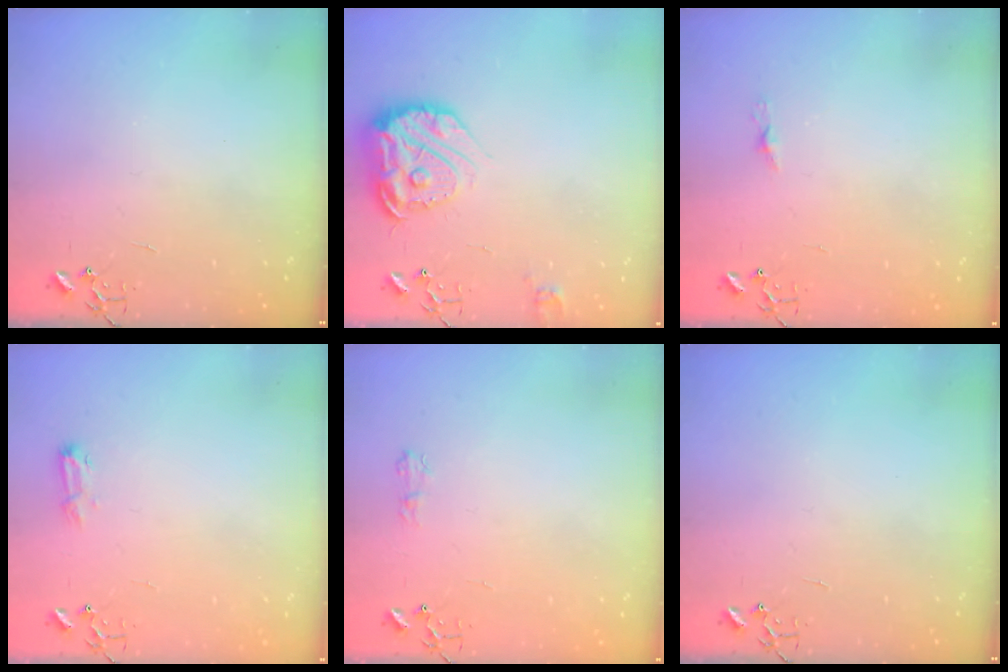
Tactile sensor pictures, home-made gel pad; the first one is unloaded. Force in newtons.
{"total": 17.2, "press": 17.1, "slide": 1.4}
{"total": 3.8, "press": 3.7, "slide": 0.3}
{"total": 7.7, "press": 7.6, "slide": 0.9}
{"total": 5.0, "press": 5.0, "slide": 0.6}
{"total": 0.0}